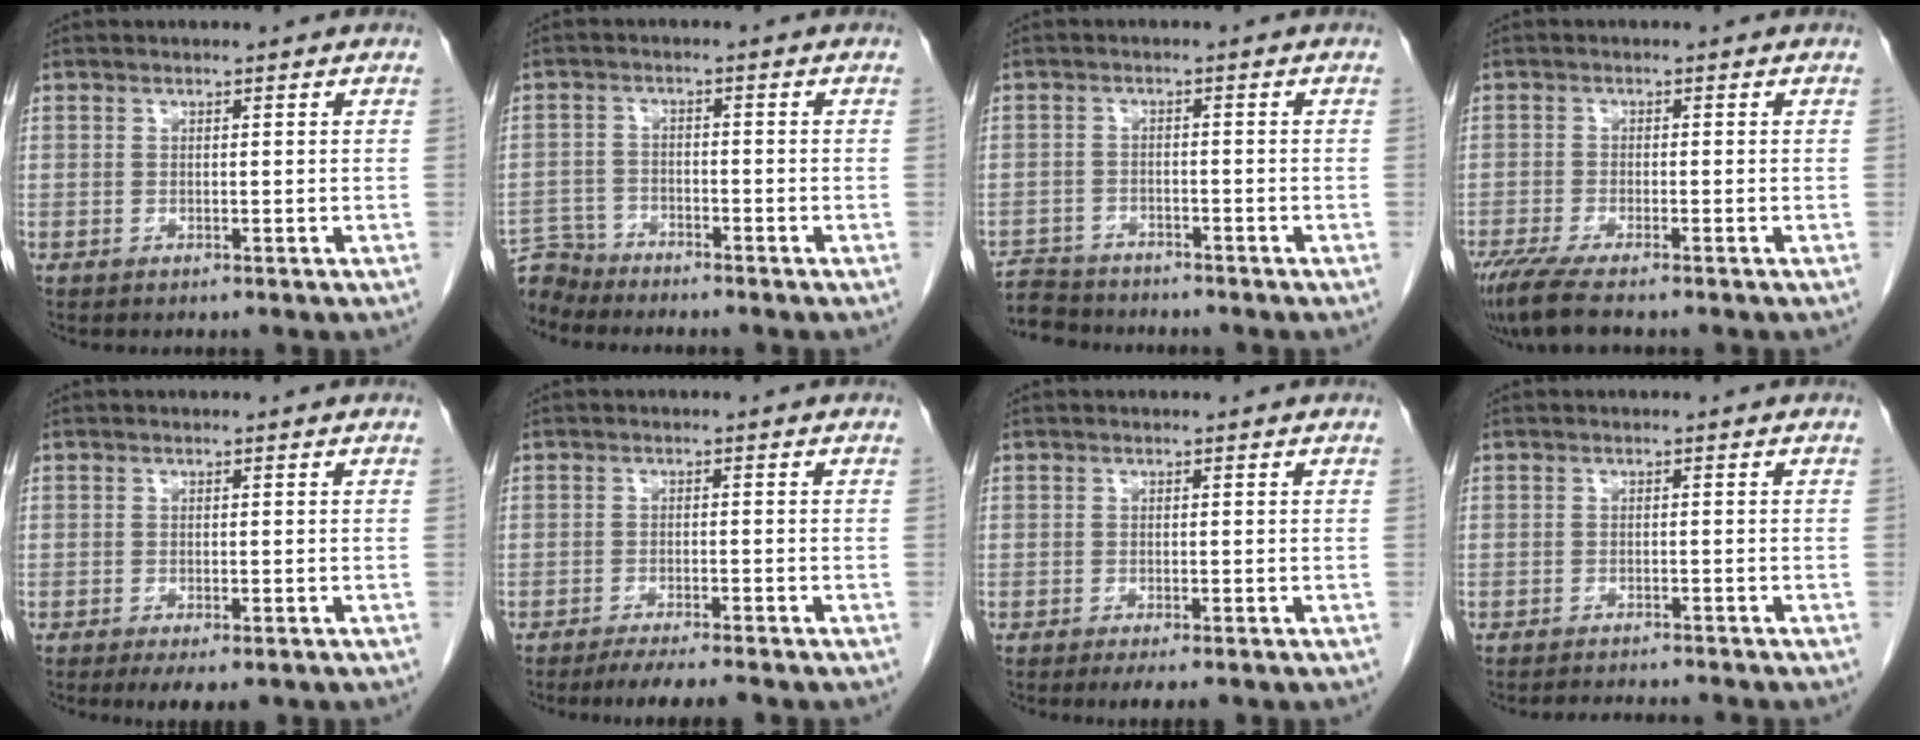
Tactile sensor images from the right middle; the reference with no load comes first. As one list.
[{"total": 4.8, "force": [-4.7, 0.7, -0.8], "torque": [0.019, -0.003, -0.088]}, {"total": 6.0, "force": [-5.8, 1.4, 0.0], "torque": [0.000, -0.004, -0.099]}, {"total": 6.6, "force": [-5.2, 0.4, 4.1], "torque": [-0.069, -0.018, -0.090]}, {"total": 3.9, "force": [-2.6, 1.2, 2.7], "torque": [-0.039, -0.010, -0.034]}, {"total": 5.2, "force": [-4.4, -0.1, 2.8], "torque": [-0.041, -0.014, -0.069]}, {"total": 2.8, "force": [-2.0, 0.6, 1.8], "torque": [-0.028, -0.009, -0.027]}, {"total": 4.0, "force": [-3.9, -0.2, 1.0], "torque": [-0.010, -0.009, -0.055]}]